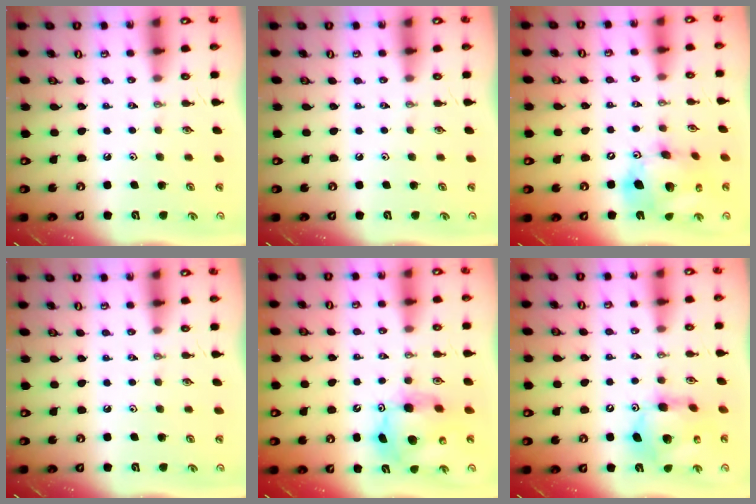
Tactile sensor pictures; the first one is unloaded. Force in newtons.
{"total": 0.0}
{"total": 16.9, "press": 16.7, "slide": 2.6}
{"total": 0.0}
{"total": 11.6, "press": 11.5, "slide": 1.1}
{"total": 12.4, "press": 12.3, "slide": 1.2}